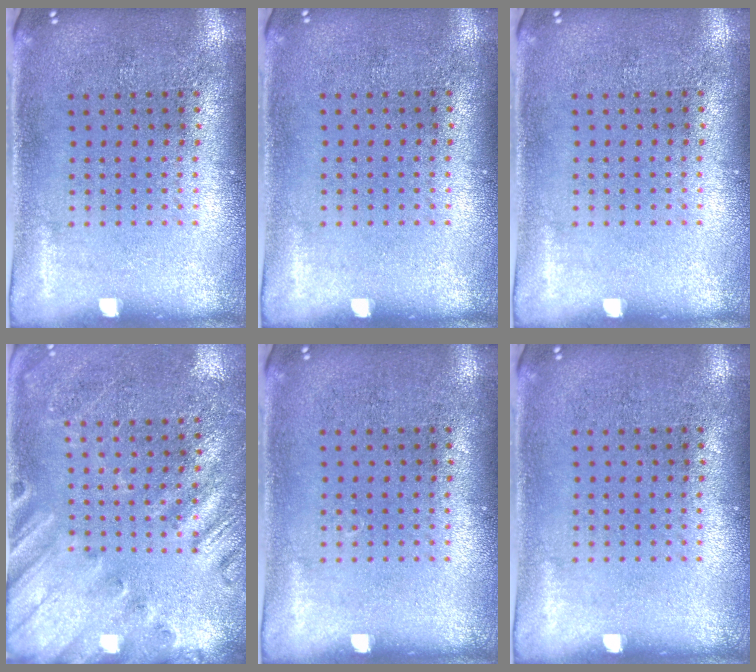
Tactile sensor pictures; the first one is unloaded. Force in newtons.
{"total": 0.0}
{"total": 0.0}
{"total": 2.2, "press": 2.0, "slide": 1.0}
{"total": 0.0}
{"total": 0.0}